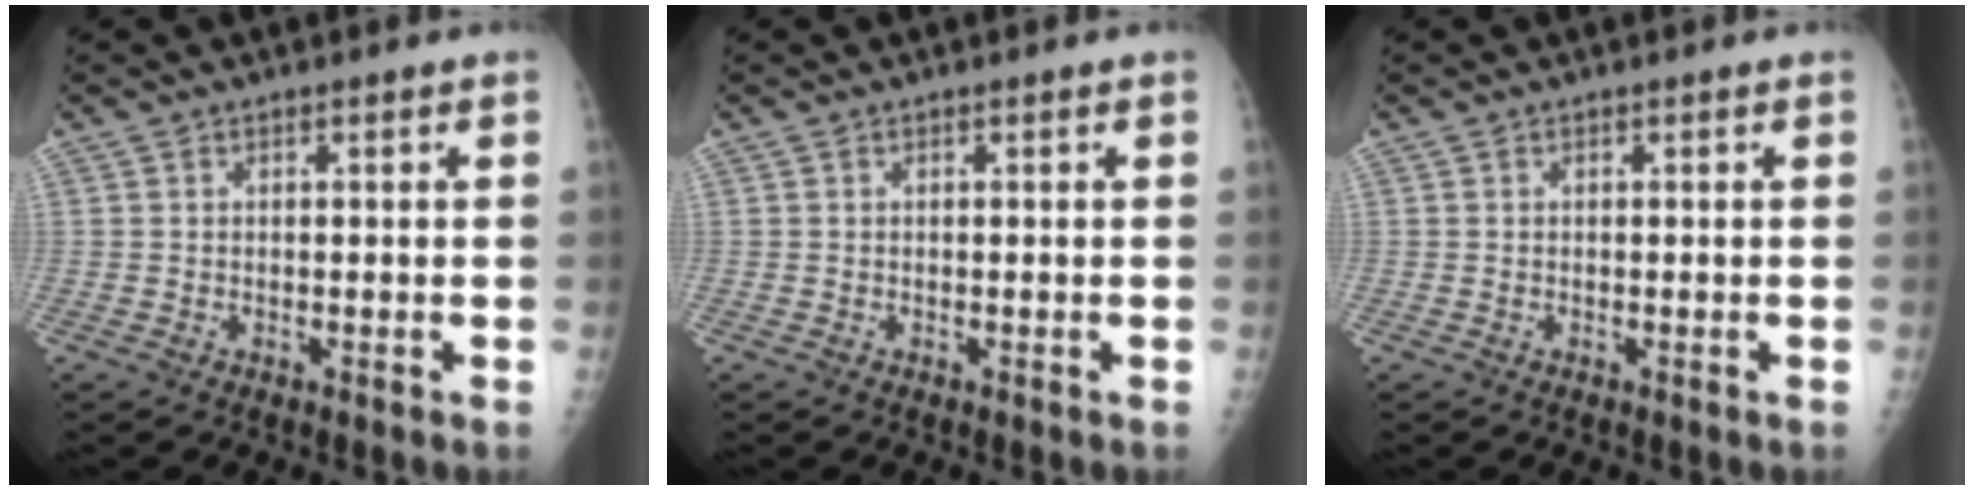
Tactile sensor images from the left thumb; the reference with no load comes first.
{"total": 0.0}
{"total": 0.0}